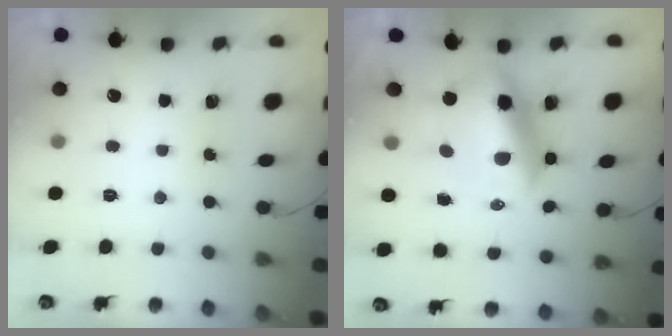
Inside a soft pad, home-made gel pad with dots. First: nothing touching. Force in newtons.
{"total": 12.5, "press": 12.0, "slide": 3.4}